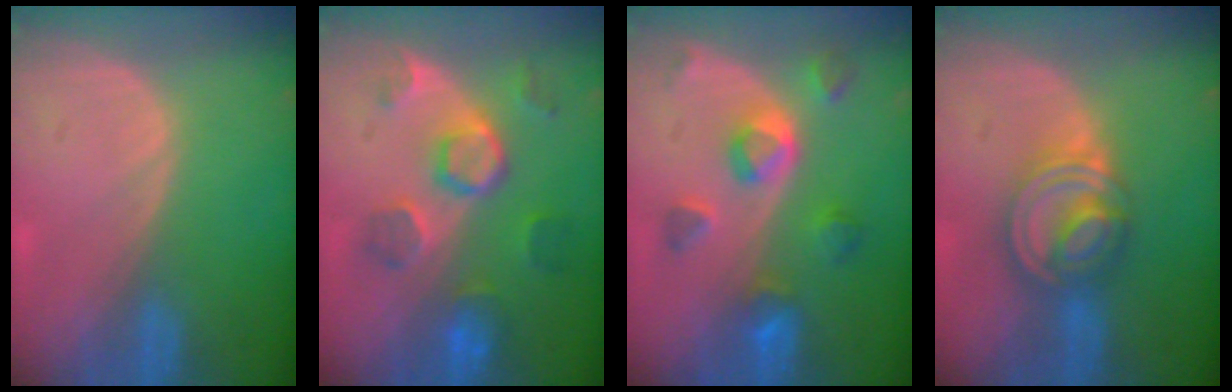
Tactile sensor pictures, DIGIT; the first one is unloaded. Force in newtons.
{"total": 8.6, "press": 7.8, "slide": 3.6}
{"total": 7.8, "press": 7.0, "slide": 3.5}
{"total": 7.9, "press": 6.7, "slide": 4.1}